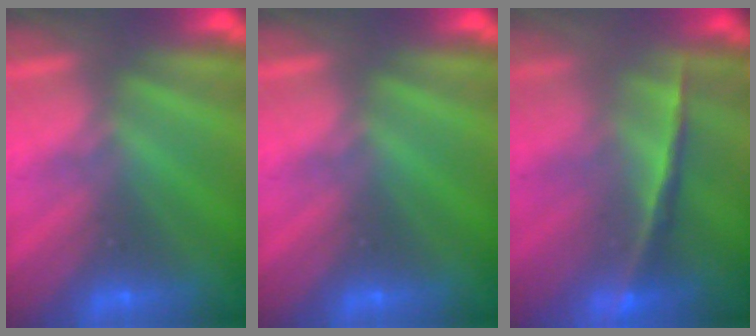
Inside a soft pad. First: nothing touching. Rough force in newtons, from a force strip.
{"total": 0.0}
{"total": 2.0}